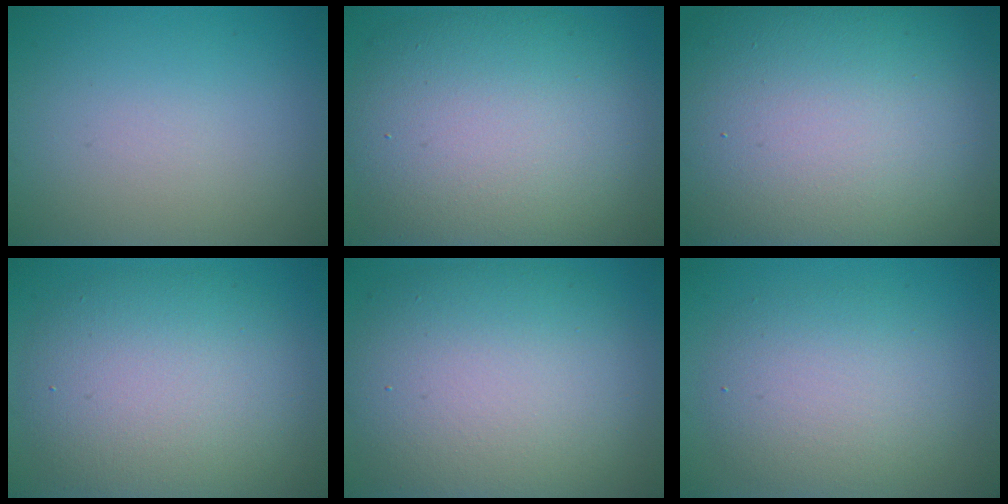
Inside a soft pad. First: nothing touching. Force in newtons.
{"total": 12.1, "press": 12.1, "slide": 0.6}
{"total": 21.2, "press": 21.1, "slide": 1.4}
{"total": 8.8, "press": 8.7, "slide": 0.5}
{"total": 11.3, "press": 11.3, "slide": 0.9}
{"total": 4.8, "press": 4.8, "slide": 0.1}